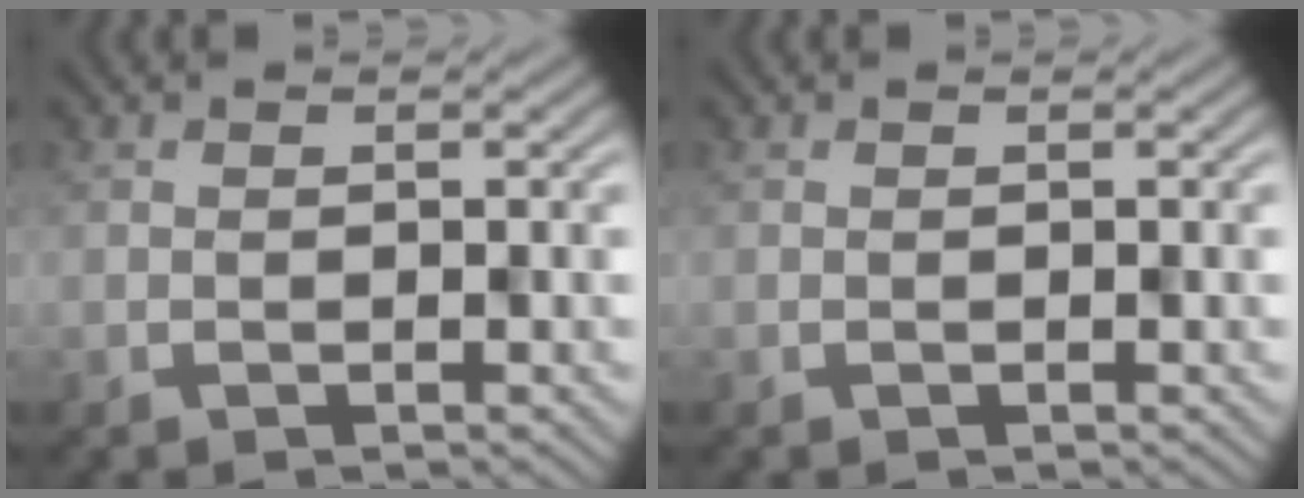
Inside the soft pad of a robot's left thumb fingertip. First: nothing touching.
{"total": 0.0}